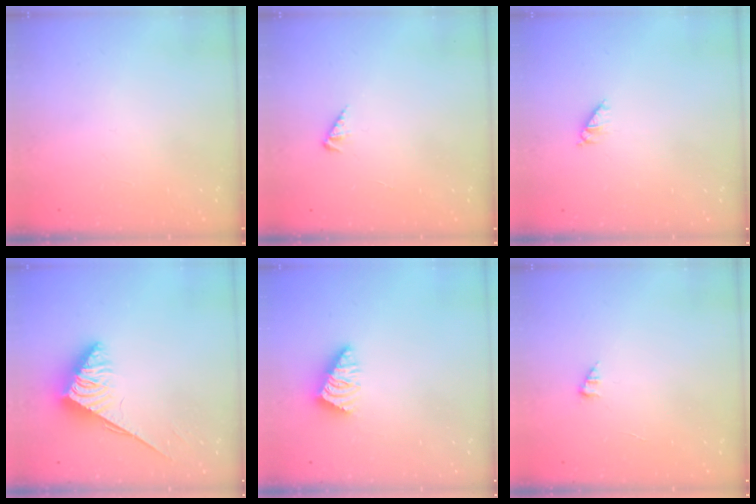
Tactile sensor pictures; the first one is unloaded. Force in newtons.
{"total": 2.8, "press": 2.8, "slide": 0.6}
{"total": 2.8, "press": 2.8, "slide": 0.5}
{"total": 3.8, "press": 3.8, "slide": 0.6}
{"total": 2.4, "press": 2.4, "slide": 0.4}
{"total": 1.6, "press": 1.6, "slide": 0.2}